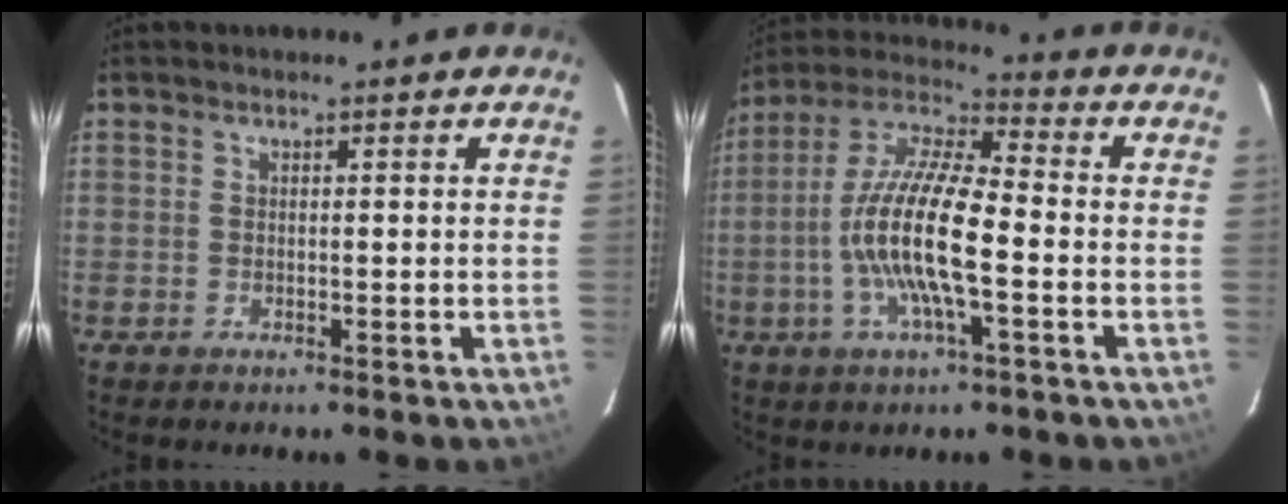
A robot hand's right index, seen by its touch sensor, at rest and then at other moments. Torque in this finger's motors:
{"motor_torque": [1.37, -0.76, 1.05, 0.21]}